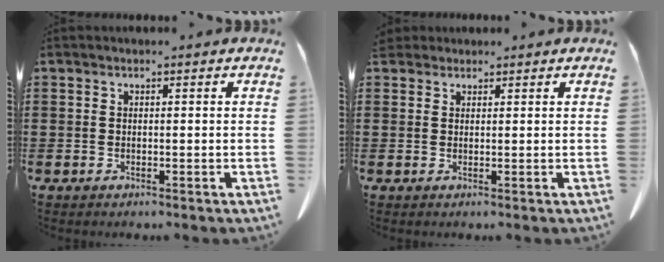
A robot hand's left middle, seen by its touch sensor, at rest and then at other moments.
{"total": 1.6, "force": [1.4, 0.7, 0.2], "torque": [-0.008, 0.004, 0.029]}